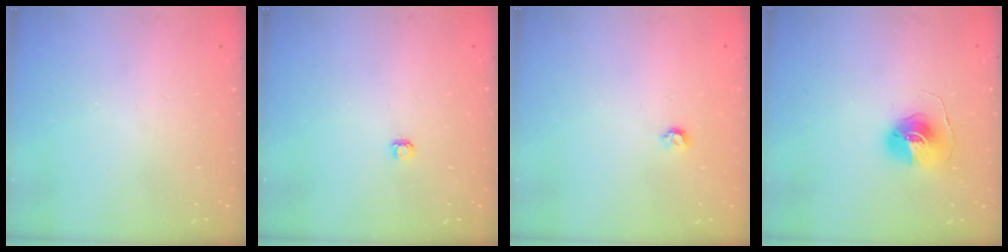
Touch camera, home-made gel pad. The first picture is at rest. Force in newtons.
{"total": 2.8, "press": 2.8, "slide": 0.3}
{"total": 3.9, "press": 3.8, "slide": 0.8}
{"total": 7.8, "press": 7.8, "slide": 0.1}